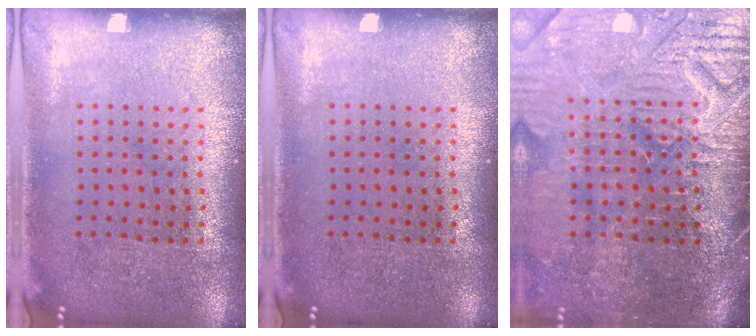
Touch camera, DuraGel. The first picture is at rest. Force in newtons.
{"total": 0.0}
{"total": 4.6, "press": 4.0, "slide": 2.2}